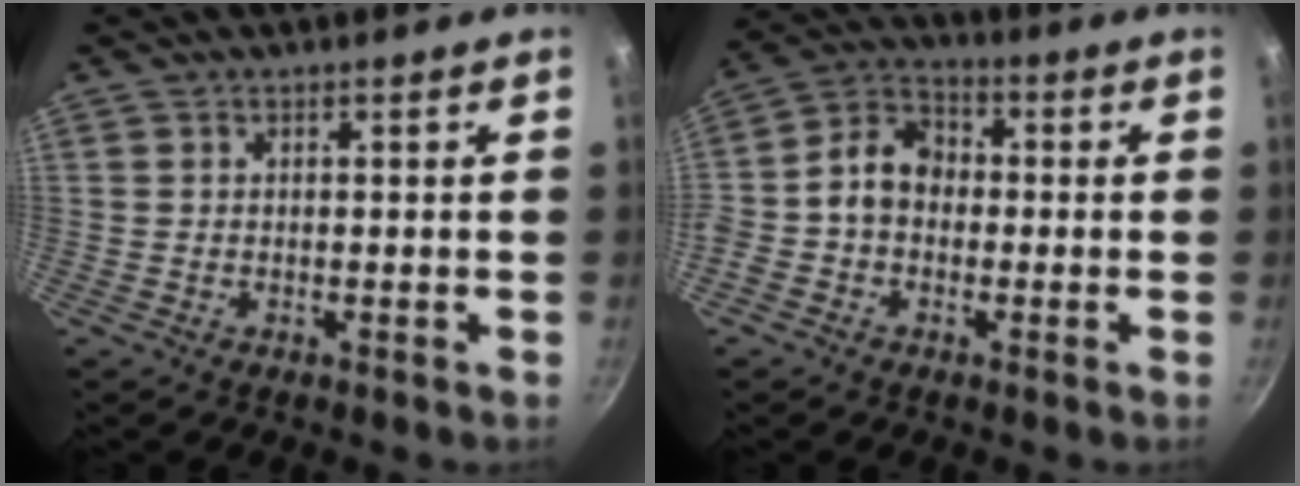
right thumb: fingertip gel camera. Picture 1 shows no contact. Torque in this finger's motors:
{"motor_torque": [1.38, 1.56, 1.08, -0.56, 0.11]}